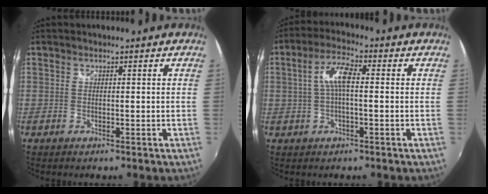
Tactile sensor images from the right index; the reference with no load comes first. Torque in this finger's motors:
{"motor_torque": [0.52, -0.12, 0.45, 0.11]}